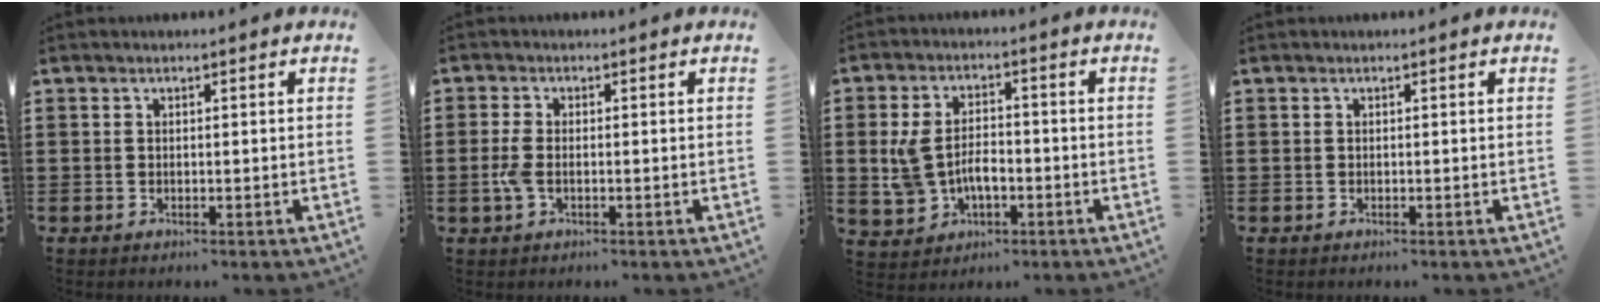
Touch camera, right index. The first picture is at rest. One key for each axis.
{"total": 2.9, "fx": -0.7, "fy": 1.2, "fz": 2.5, "tx": -0.068, "ty": -0.008, "tz": -0.018}
{"total": 5.9, "fx": -0.9, "fy": 3.7, "fz": 4.6, "tx": -0.108, "ty": 0.005, "tz": -0.021}
{"total": 0.0}